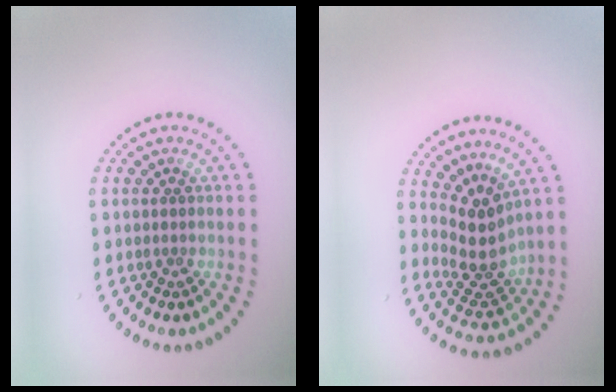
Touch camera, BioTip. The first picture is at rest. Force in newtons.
{"total": 3.6, "press": 2.7, "slide": 2.5}